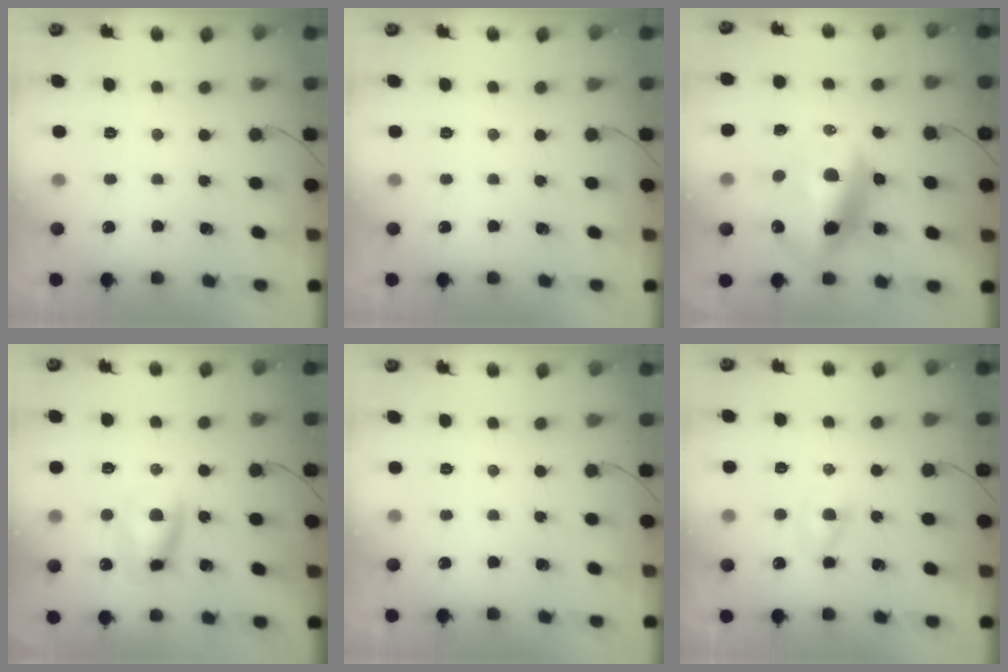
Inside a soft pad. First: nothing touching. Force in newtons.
{"total": 0.0}
{"total": 16.6, "press": 16.2, "slide": 3.6}
{"total": 10.1, "press": 9.9, "slide": 1.8}
{"total": 0.0}
{"total": 3.3, "press": 3.1, "slide": 1.2}